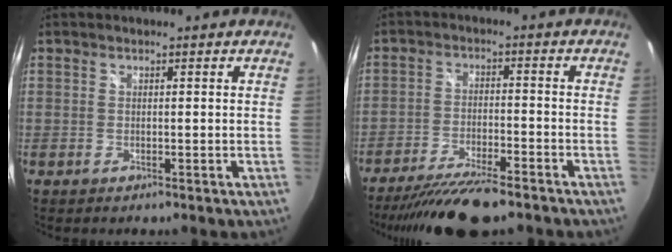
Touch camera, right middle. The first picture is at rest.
{"total": 12.6, "force": [-10.4, 2.3, 6.7], "torque": [-0.142, -0.025, -0.175]}